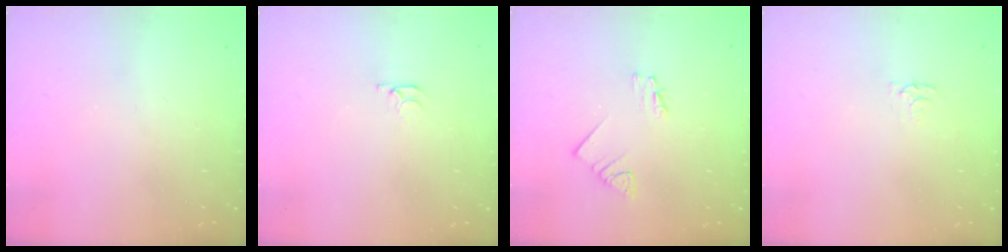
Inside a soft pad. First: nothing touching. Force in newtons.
{"total": 3.4, "press": 3.3, "slide": 0.4}
{"total": 2.1, "press": 2.1, "slide": 0.2}
{"total": 2.6, "press": 2.6, "slide": 0.4}